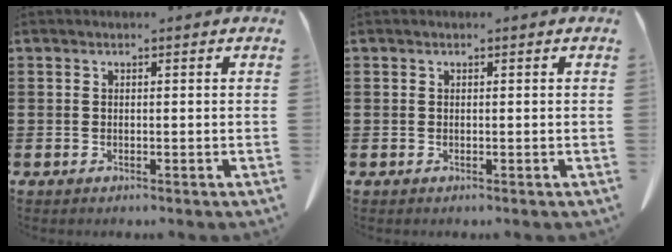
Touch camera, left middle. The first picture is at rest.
{"total": 0.0}